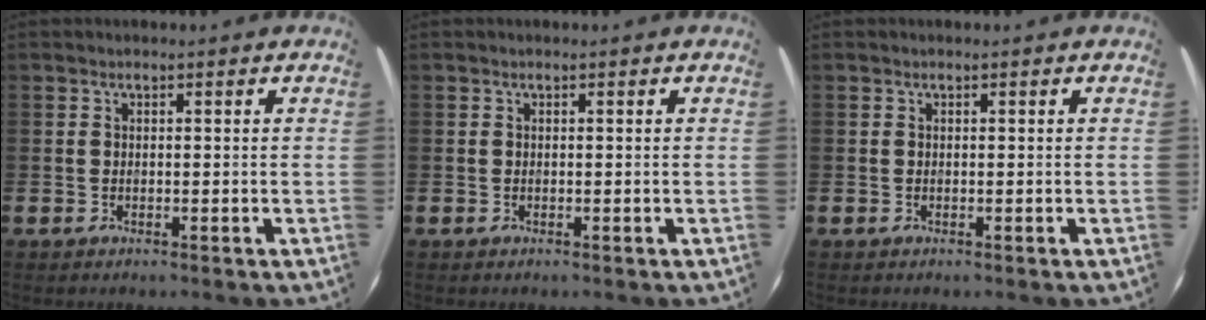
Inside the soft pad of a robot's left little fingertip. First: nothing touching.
{"total": 0.0}
{"total": 0.0}